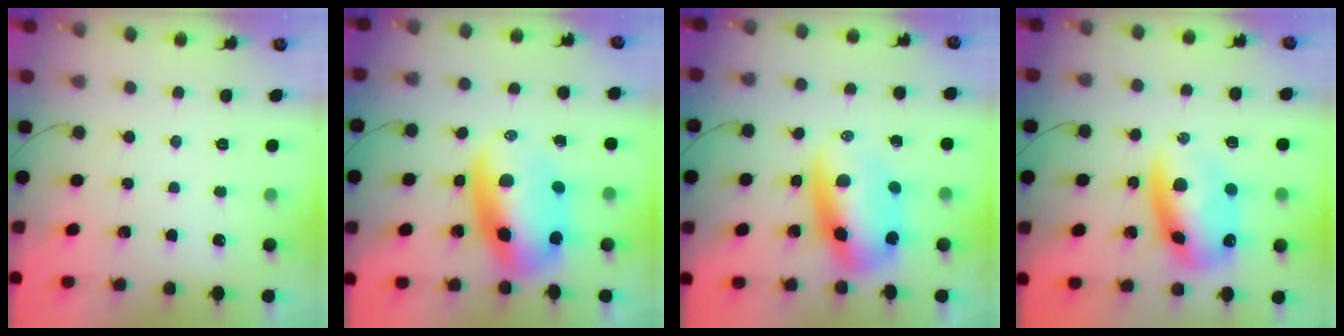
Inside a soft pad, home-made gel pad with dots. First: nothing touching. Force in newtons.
{"total": 12.4, "press": 12.0, "slide": 2.8}
{"total": 9.8, "press": 9.5, "slide": 2.4}
{"total": 12.0, "press": 11.6, "slide": 3.2}